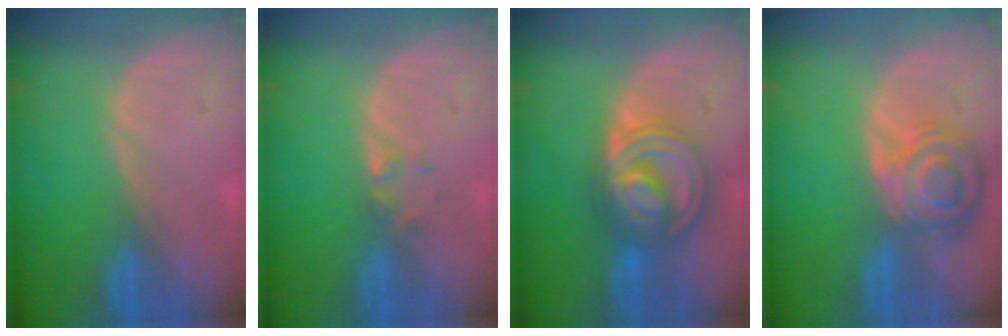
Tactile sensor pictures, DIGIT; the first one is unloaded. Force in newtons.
{"total": 1.4, "press": 1.3, "slide": 0.2}
{"total": 9.0, "press": 9.0, "slide": 0.6}
{"total": 8.4, "press": 7.4, "slide": 3.9}